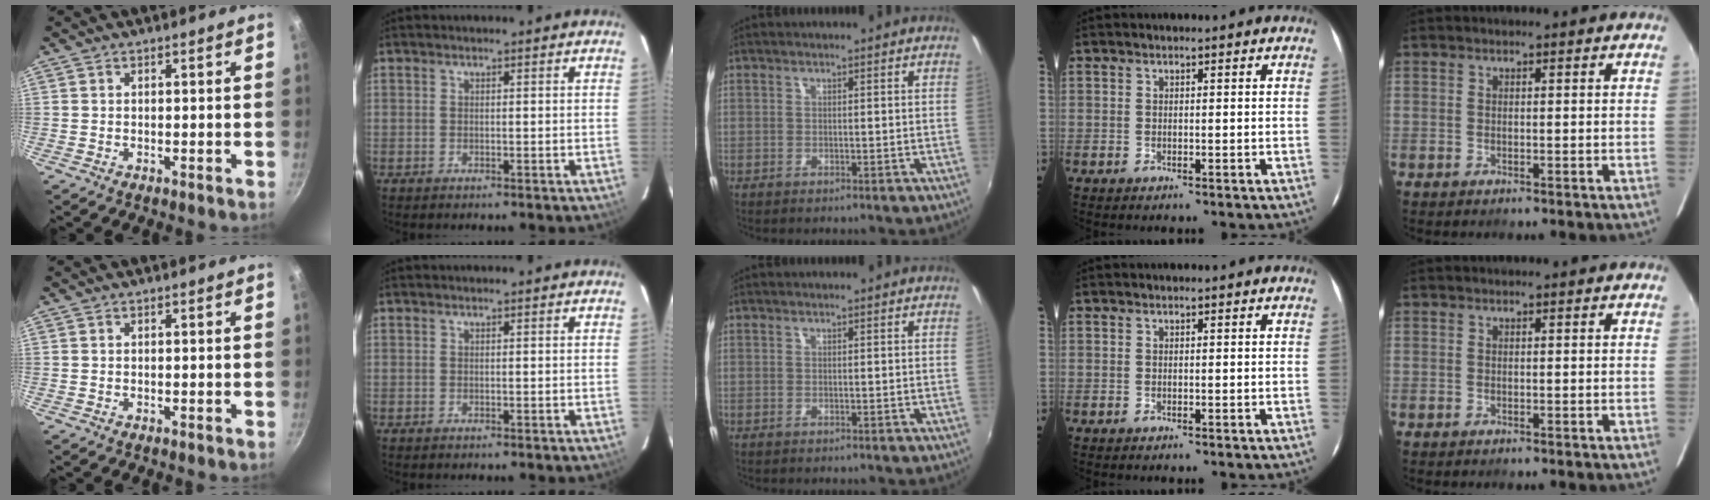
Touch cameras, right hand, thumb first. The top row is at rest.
{}